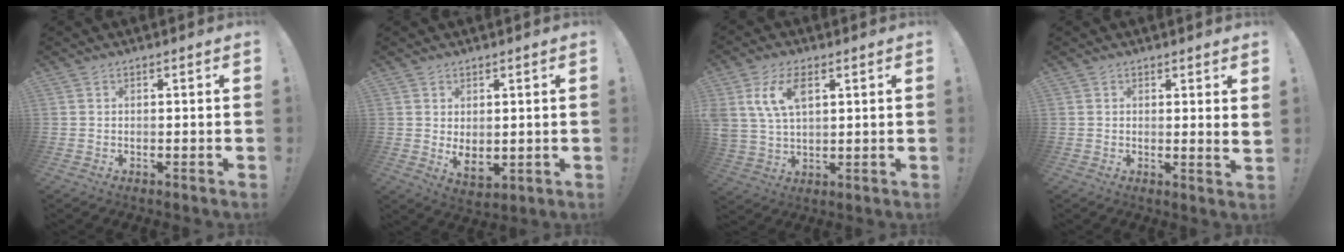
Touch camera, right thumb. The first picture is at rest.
{"total": 4.1, "force": [1.8, 2.3, 2.9], "torque": [-0.036, -0.016, 0.036]}
{"total": 10.6, "force": [4.3, 6.2, 7.4], "torque": [-0.148, -0.001, 0.079]}
{"total": 1.9, "force": [1.4, 0.0, 1.2], "torque": [-0.008, -0.013, 0.022]}